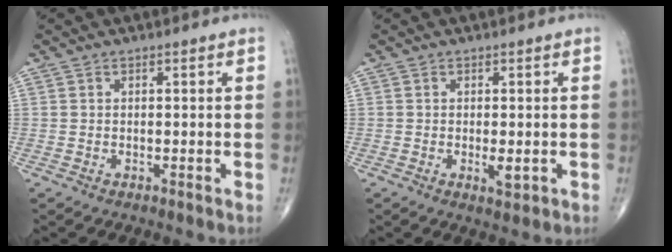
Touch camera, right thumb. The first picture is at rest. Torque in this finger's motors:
{"motor_torque": [2.69, 1.98, 1.52, -1.25, 0.53]}